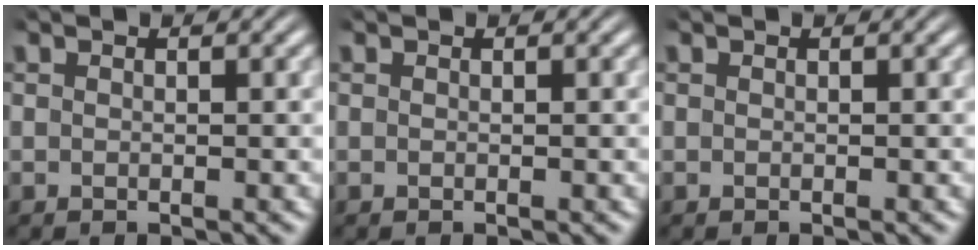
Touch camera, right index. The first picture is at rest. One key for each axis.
{"total": 0.0}
{"total": 0.0}